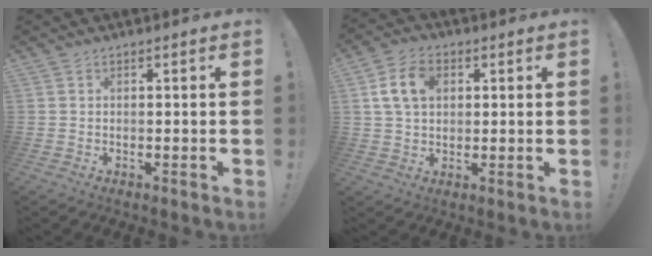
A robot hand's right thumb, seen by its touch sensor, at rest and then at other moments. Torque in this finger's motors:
{"motor_torque": [1.24, 1.20, 0.46, 0.12, 0.01]}